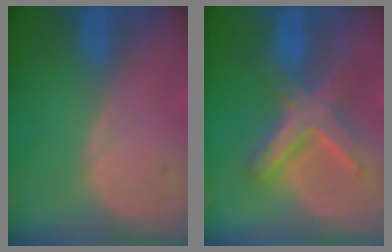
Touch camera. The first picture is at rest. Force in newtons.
{"total": 7.7, "press": 7.7, "slide": 0.7}